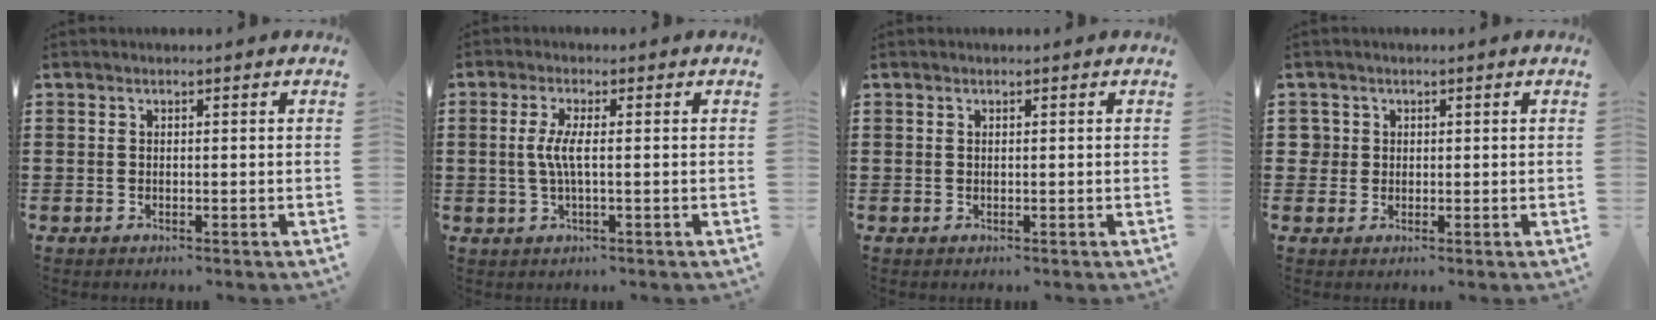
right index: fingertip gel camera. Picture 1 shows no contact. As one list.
[{"total": 3.7, "force": [-0.1, 0.3, 3.7], "torque": [-0.084, -0.009, -0.009]}, {"total": 0.0}, {"total": 2.0, "force": [0.5, 2.0, 0.3], "torque": [-0.015, 0.011, 0.008]}]